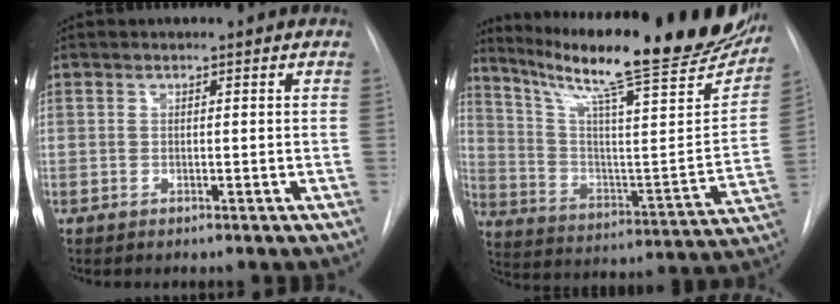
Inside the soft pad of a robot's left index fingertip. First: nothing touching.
{"total": 30.9, "force": [24.9, 3.2, 18.1], "torque": [-0.292, -0.069, 0.344]}